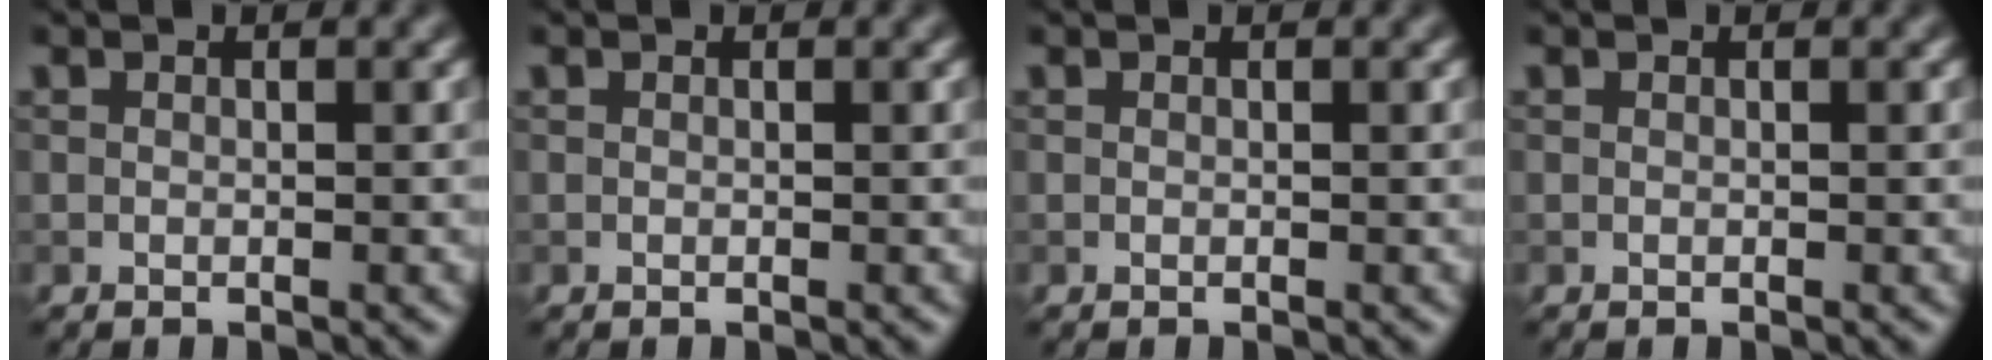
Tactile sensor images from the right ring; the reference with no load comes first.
{"total": 0.0}
{"total": 0.0}
{"total": 0.0}